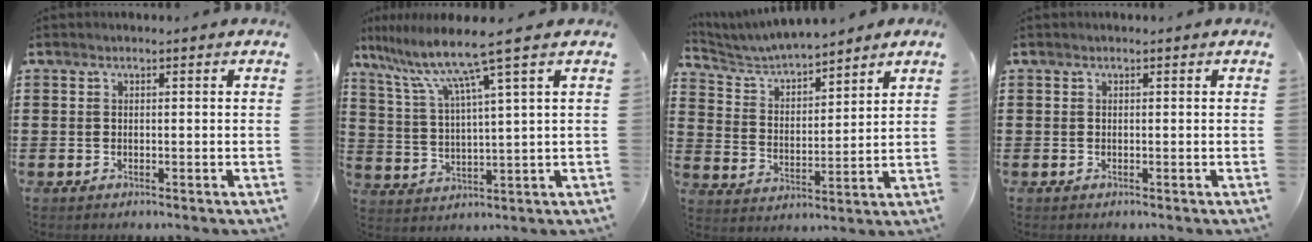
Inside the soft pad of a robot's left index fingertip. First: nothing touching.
{"total": 9.0, "force": [6.2, -0.7, 6.4], "torque": [-0.146, -0.029, 0.101]}
{"total": 5.1, "force": [4.9, 0.5, 1.1], "torque": [-0.047, -0.029, 0.083]}
{"total": 0.0}